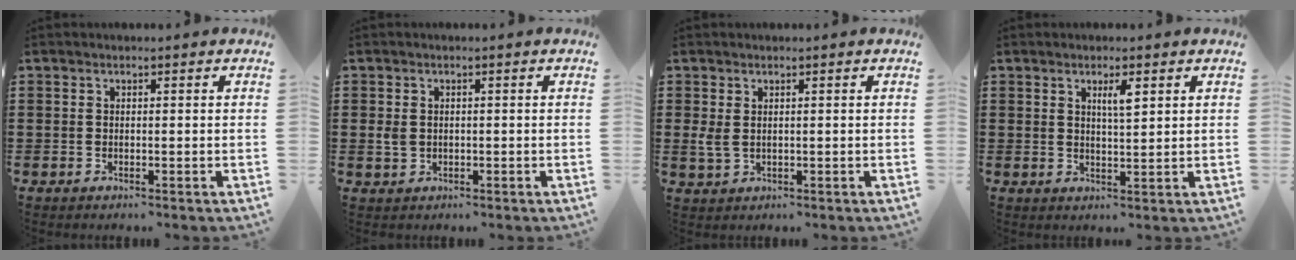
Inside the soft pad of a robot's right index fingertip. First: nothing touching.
{"total": 2.0, "force": [0.1, 1.7, 1.1], "torque": [-0.032, 0.004, -0.002]}
{"total": 2.0, "force": [0.5, 1.2, 1.5], "torque": [-0.048, 0.000, 0.005]}
{"total": 2.8, "force": [1.3, 0.5, 2.3], "torque": [-0.040, 0.000, 0.019]}